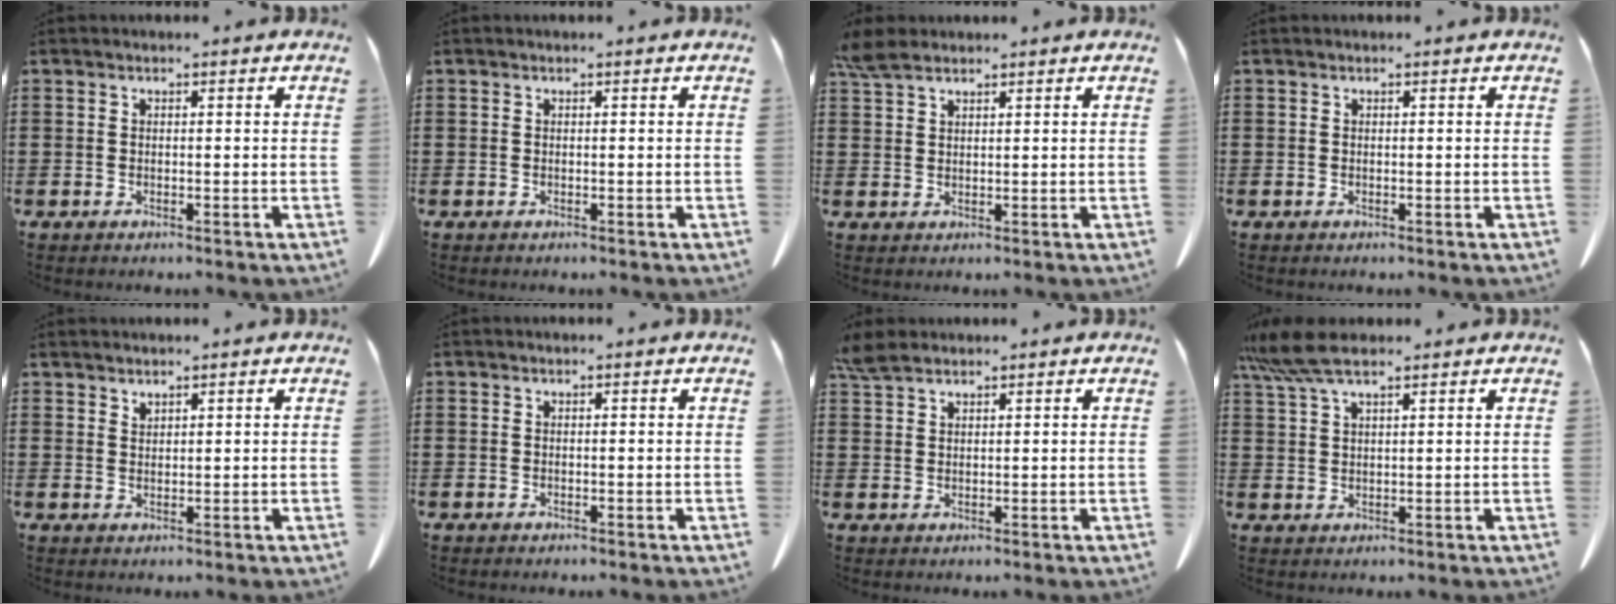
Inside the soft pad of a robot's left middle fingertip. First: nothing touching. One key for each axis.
{"total": 0.0}
{"total": 3.7, "fx": 2.9, "fy": 1.3, "fz": 2.0, "tx": -0.047, "ty": 0.000, "tz": 0.056}
{"total": 0.0}
{"total": 1.5, "fx": 1.5, "fy": 0.1, "fz": 0.1, "tx": -0.006, "ty": -0.003, "tz": 0.029}
{"total": 0.0}
{"total": 3.3, "fx": 2.7, "fy": 1.0, "fz": 1.5, "tx": -0.037, "ty": 0.001, "tz": 0.054}
{"total": 6.6, "fx": 4.8, "fy": 1.3, "fz": 4.3, "tx": -0.102, "ty": -0.008, "tz": 0.088}